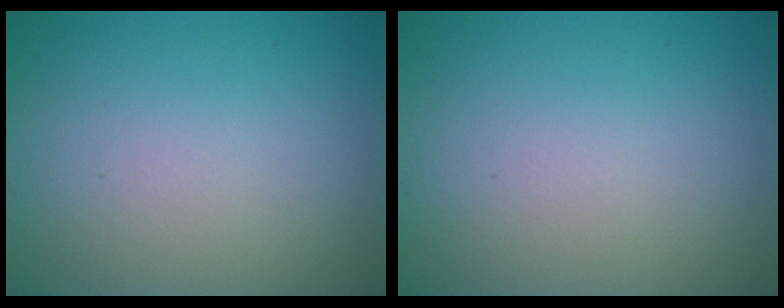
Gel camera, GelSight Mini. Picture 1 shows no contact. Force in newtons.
{"total": 0.0}